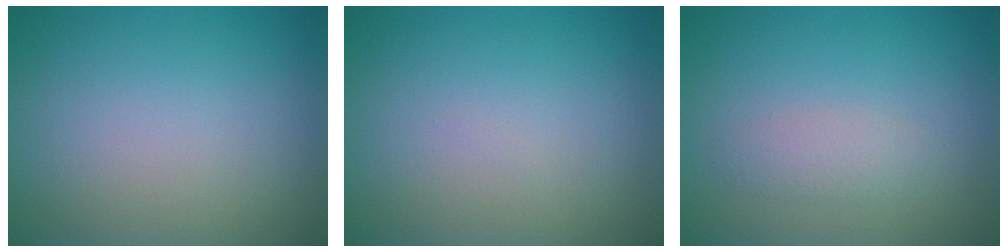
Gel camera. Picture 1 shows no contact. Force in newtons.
{"total": 0.0}
{"total": 1.6, "press": 1.6, "slide": 0.1}